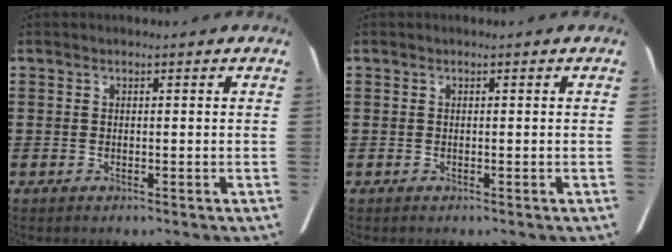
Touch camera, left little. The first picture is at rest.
{"total": 0.0}